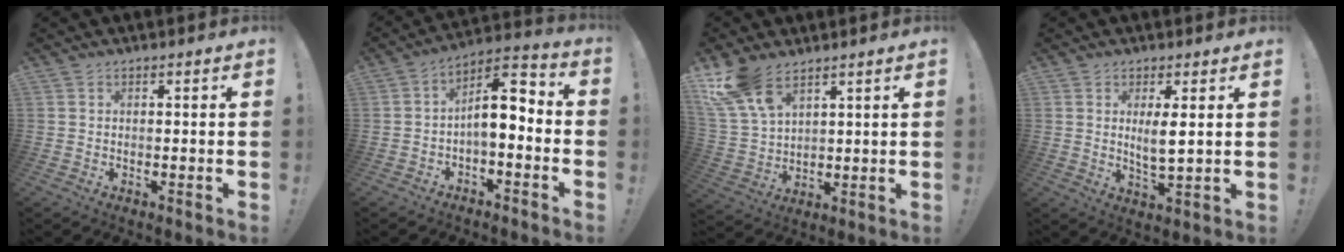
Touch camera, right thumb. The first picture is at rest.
{"total": 8.2, "force": [-0.8, 3.9, 7.2], "torque": [-0.117, 0.003, -0.012]}
{"total": 12.5, "force": [8.3, 6.5, 6.8], "torque": [-0.141, -0.036, 0.162]}
{"total": 5.3, "force": [2.0, 1.1, 4.8], "torque": [-0.076, -0.017, 0.032]}